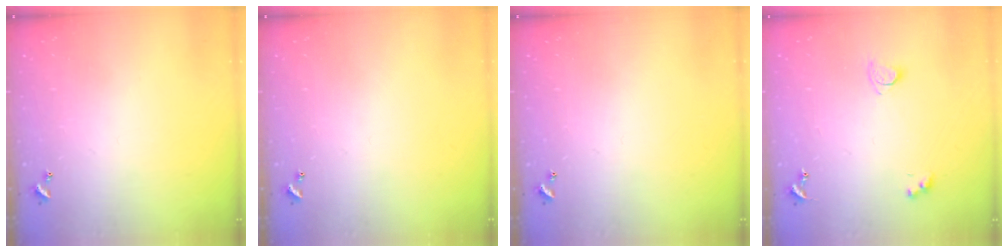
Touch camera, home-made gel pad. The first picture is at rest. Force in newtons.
{"total": 0.0}
{"total": 0.0}
{"total": 1.8, "press": 1.8, "slide": 0.3}